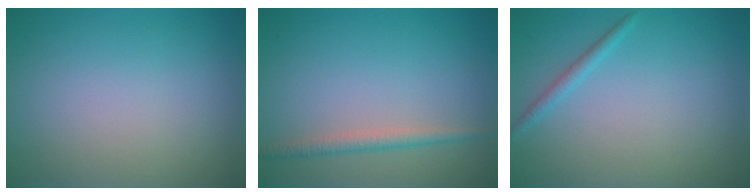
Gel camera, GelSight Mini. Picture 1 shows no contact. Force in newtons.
{"total": 1.7, "press": 1.7, "slide": 0.1}
{"total": 1.1, "press": 1.1, "slide": 0.0}